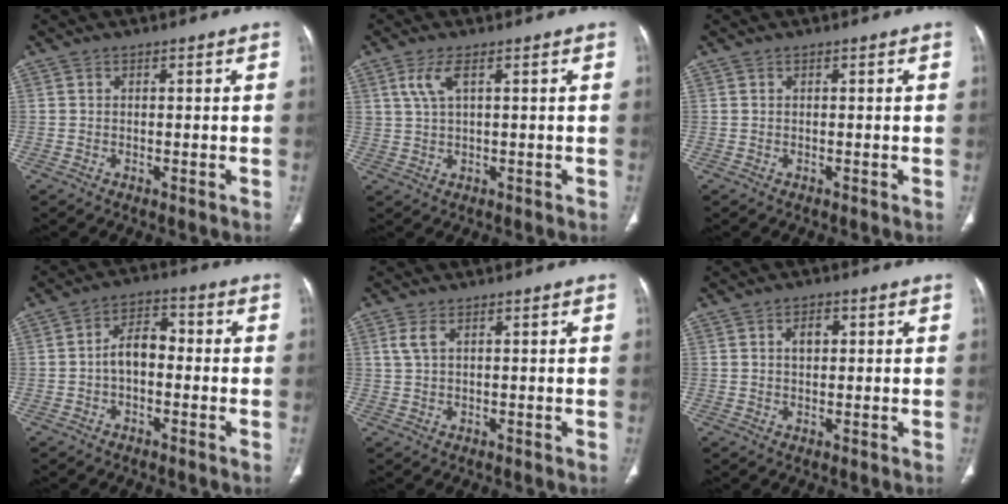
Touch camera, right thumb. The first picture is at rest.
{"total": 3.9, "force": [1.7, 1.3, 3.3], "torque": [-0.081, 0.002, 0.040]}
{"total": 0.0}
{"total": 8.3, "force": [-1.0, 5.6, 6.0], "torque": [-0.078, 0.035, -0.031]}
{"total": 2.2, "force": [0.9, 0.9, 1.7], "torque": [-0.049, 0.010, 0.026]}
{"total": 3.0, "force": [0.8, 1.9, 2.2], "torque": [-0.029, 0.003, 0.013]}